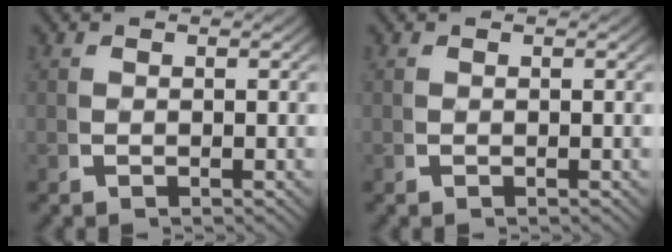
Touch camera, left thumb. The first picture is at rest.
{"total": 0.0}